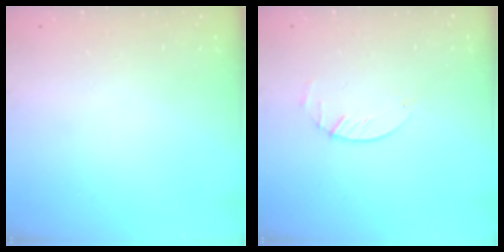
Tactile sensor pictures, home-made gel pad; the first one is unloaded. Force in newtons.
{"total": 1.8, "press": 1.8, "slide": 0.2}